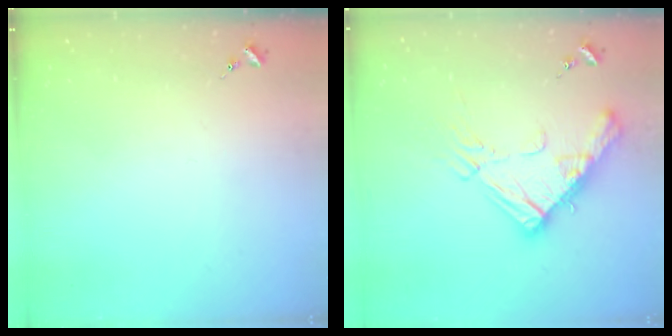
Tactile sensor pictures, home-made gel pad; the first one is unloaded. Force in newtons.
{"total": 17.3, "press": 17.2, "slide": 1.7}